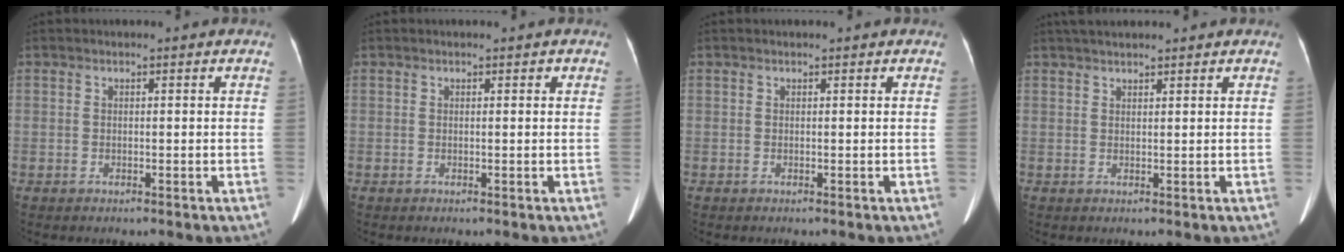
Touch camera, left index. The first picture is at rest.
{"total": 0.7, "force": [0.5, 0.2, 0.4], "torque": [-0.003, -0.001, 0.004]}
{"total": 0.8, "force": [0.7, 0.0, 0.3], "torque": [-0.007, 0.002, 0.010]}
{"total": 5.4, "force": [4.7, 0.6, 2.5], "torque": [-0.034, 0.024, 0.073]}